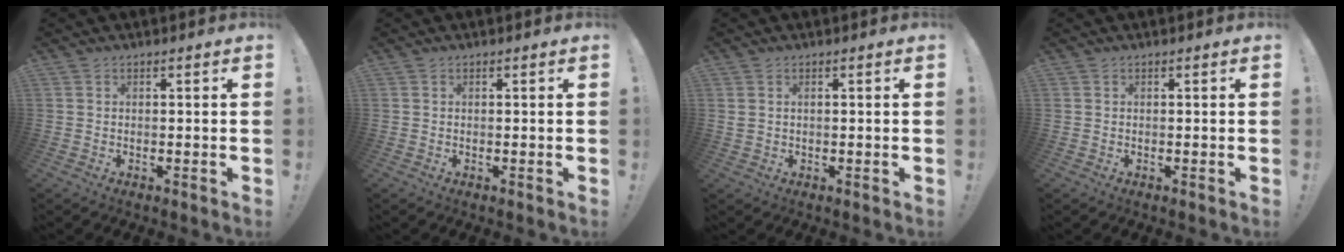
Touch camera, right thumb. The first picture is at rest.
{"total": 0.0}
{"total": 1.4, "force": [0.6, 0.8, 0.9], "torque": [-0.022, 0.004, 0.012]}
{"total": 0.0}